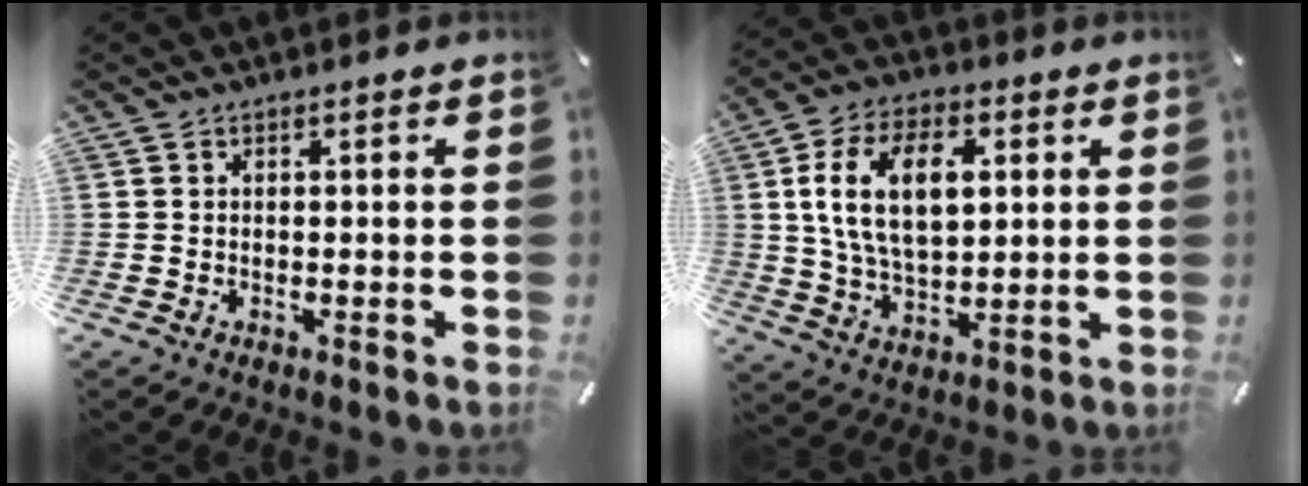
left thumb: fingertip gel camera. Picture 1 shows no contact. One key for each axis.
{"total": 15.0, "fx": 3.7, "fy": 9.0, "fz": 11.4, "tx": -0.240, "ty": 0.009, "tz": 0.061}